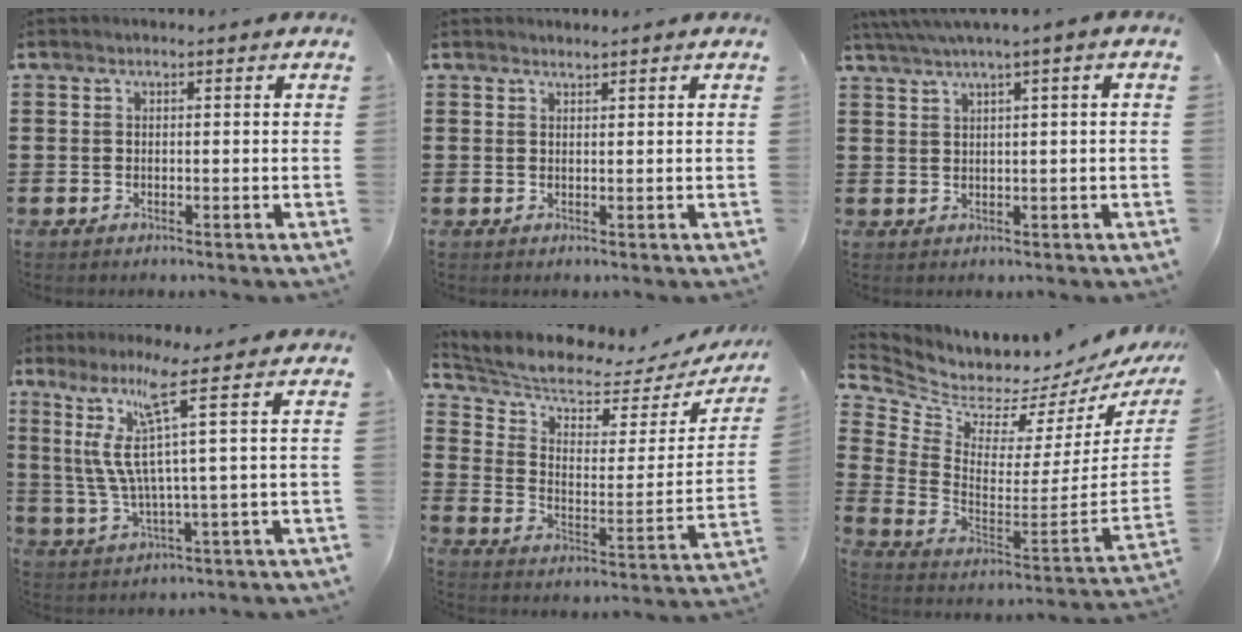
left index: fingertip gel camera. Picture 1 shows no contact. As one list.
[{"total": 0.9, "force": [0.9, 0.0, 0.0], "torque": [-0.001, -0.002, 0.019]}, {"total": 2.2, "force": [1.0, -0.4, 2.0], "torque": [-0.038, -0.003, 0.016]}, {"total": 9.1, "force": [3.9, -0.8, 8.2], "torque": [-0.192, -0.024, 0.056]}, {"total": 6.1, "force": [5.6, 1.3, 1.9], "torque": [-0.069, -0.042, 0.094]}, {"total": 3.0, "force": [2.6, 1.3, 0.4], "torque": [-0.039, -0.055, 0.037]}]